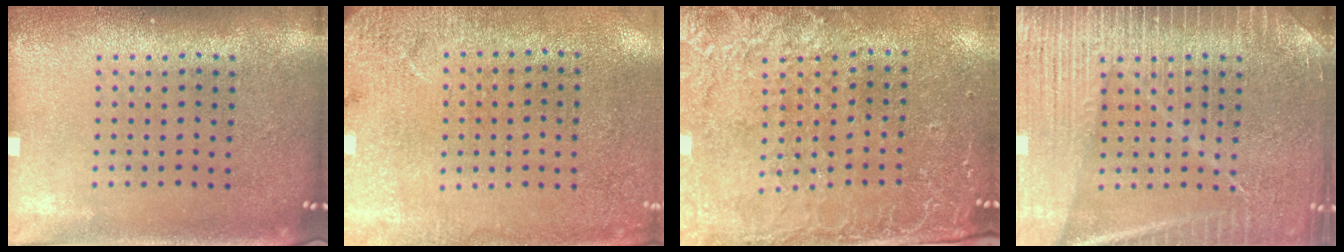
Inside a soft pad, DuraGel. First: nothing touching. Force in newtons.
{"total": 2.7, "press": 2.2, "slide": 1.6}
{"total": 3.0, "press": 2.8, "slide": 1.2}
{"total": 6.8, "press": 6.7, "slide": 1.0}